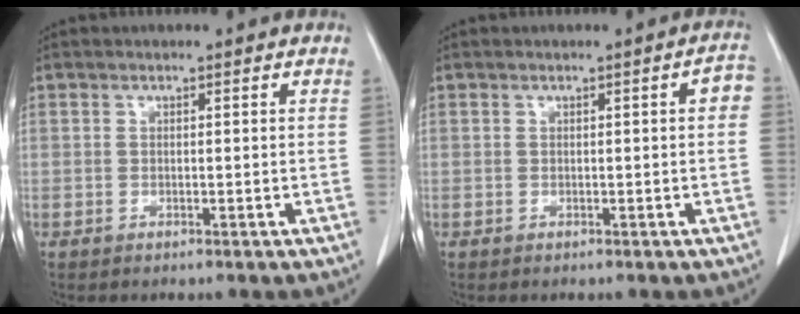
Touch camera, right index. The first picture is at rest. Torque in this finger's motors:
{"motor_torque": [0.23, -0.07, 0.03, 0.01]}